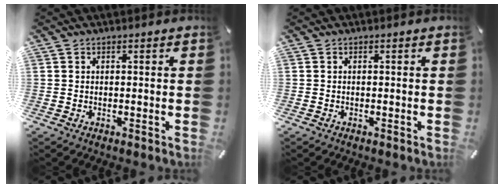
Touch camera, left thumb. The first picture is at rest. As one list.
[{"total": 0.0}]